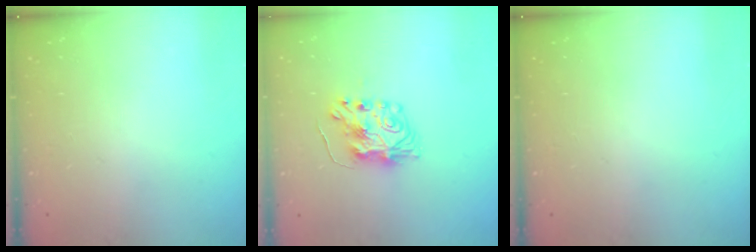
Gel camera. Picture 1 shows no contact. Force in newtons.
{"total": 7.8, "press": 7.8, "slide": 0.2}
{"total": 0.0}